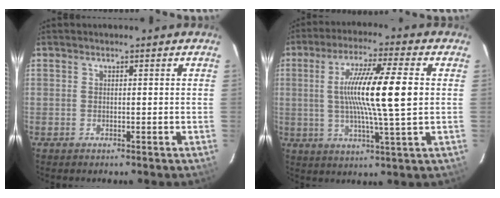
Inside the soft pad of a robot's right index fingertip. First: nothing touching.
{"total": 14.0, "force": [1.1, 0.4, 14.0], "torque": [-0.248, -0.003, 0.019]}